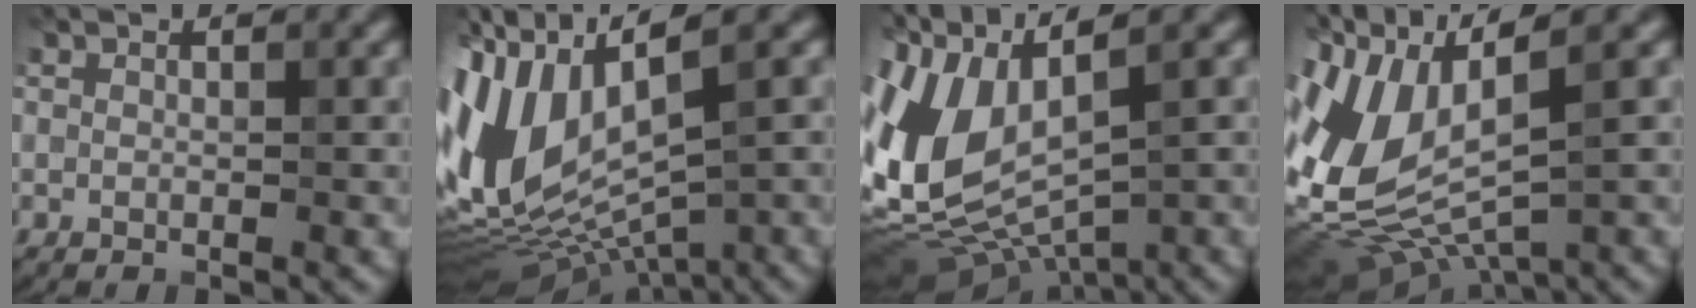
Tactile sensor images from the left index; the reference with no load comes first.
{"total": 12.7, "force": [1.2, 6.1, 11.1], "torque": [-0.250, -0.005, 0.046]}
{"total": 10.9, "force": [1.3, 5.7, 9.1], "torque": [-0.213, -0.004, 0.028]}
{"total": 13.3, "force": [0.5, 6.3, 11.7], "torque": [-0.270, 0.003, 0.022]}